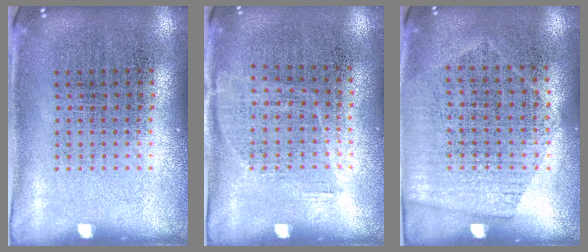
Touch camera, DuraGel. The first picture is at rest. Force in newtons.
{"total": 1.1, "press": 0.9, "slide": 0.7}
{"total": 1.4, "press": 1.1, "slide": 0.7}